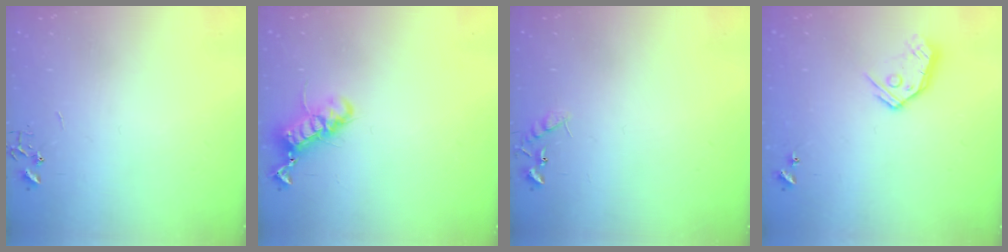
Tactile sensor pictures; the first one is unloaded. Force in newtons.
{"total": 12.5, "press": 12.5, "slide": 0.9}
{"total": 7.6, "press": 7.6, "slide": 0.7}
{"total": 9.9, "press": 9.9, "slide": 0.8}